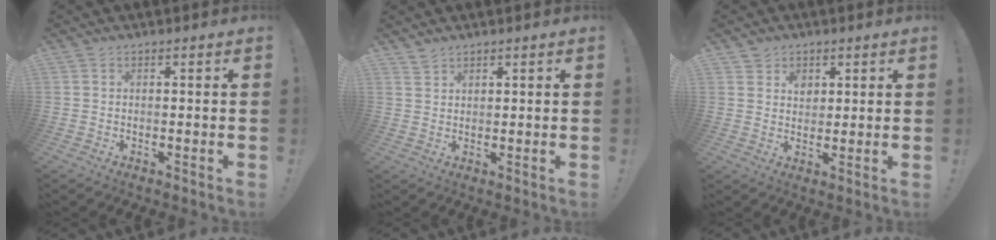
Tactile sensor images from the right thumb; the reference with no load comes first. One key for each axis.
{"total": 3.8, "fx": 3.3, "fy": 1.8, "fz": 0.7, "tx": 0.002, "ty": -0.025, "tz": 0.060}
{"total": 4.8, "fx": 2.4, "fy": 4.0, "fz": 1.0, "tx": -0.011, "ty": -0.013, "tz": 0.044}